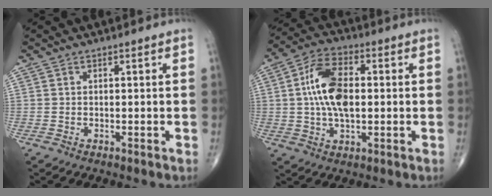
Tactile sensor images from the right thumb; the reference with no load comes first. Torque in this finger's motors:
{"motor_torque": [2.49, 2.52, 1.52, -0.07, 0.16]}